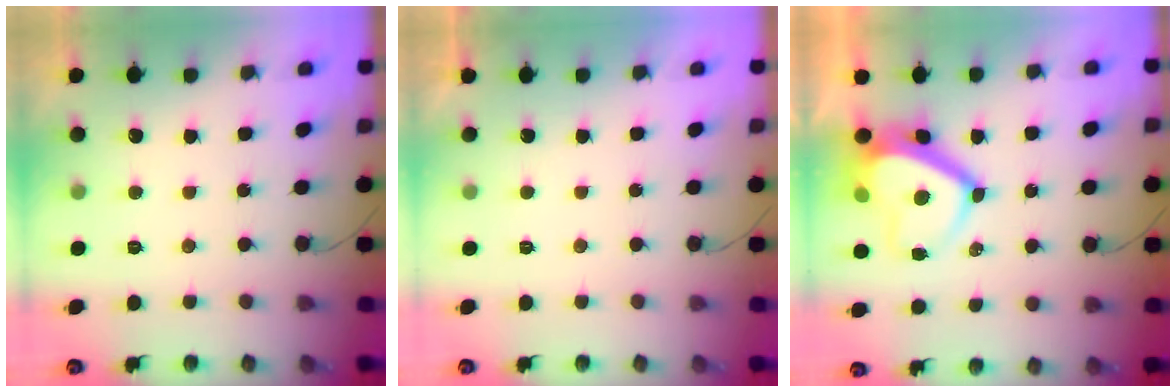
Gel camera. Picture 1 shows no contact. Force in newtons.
{"total": 2.1, "press": 2.1, "slide": 0.4}
{"total": 9.8, "press": 9.7, "slide": 1.2}